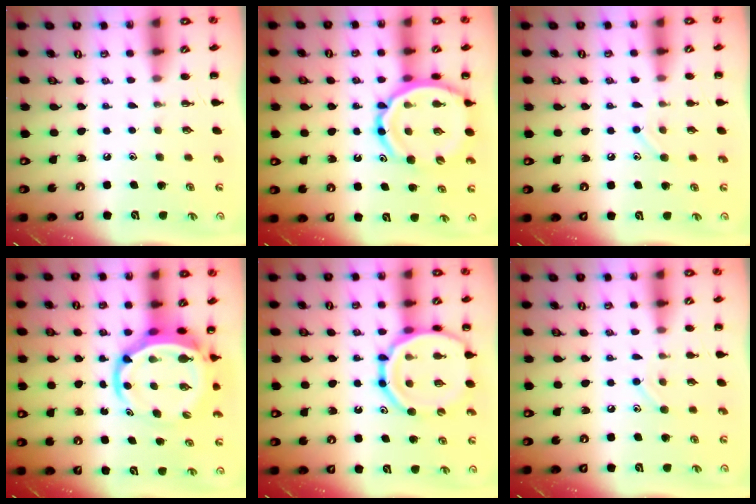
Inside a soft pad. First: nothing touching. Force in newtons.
{"total": 16.2, "press": 15.9, "slide": 3.5}
{"total": 7.3, "press": 7.0, "slide": 2.2}
{"total": 8.6, "press": 8.2, "slide": 2.8}
{"total": 18.1, "press": 17.8, "slide": 3.3}
{"total": 7.3, "press": 7.0, "slide": 2.2}